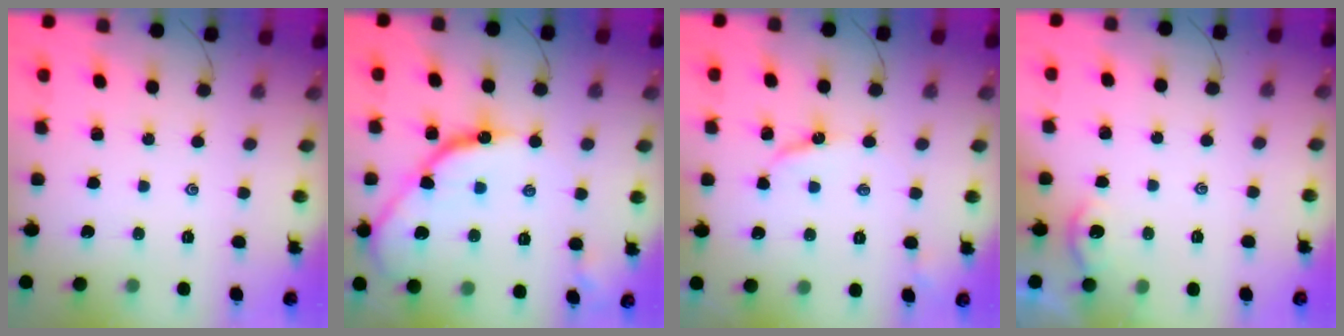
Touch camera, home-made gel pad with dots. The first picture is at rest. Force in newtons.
{"total": 12.5, "press": 12.5, "slide": 0.7}
{"total": 4.9, "press": 4.9, "slide": 0.6}
{"total": 2.6, "press": 2.6, "slide": 0.3}